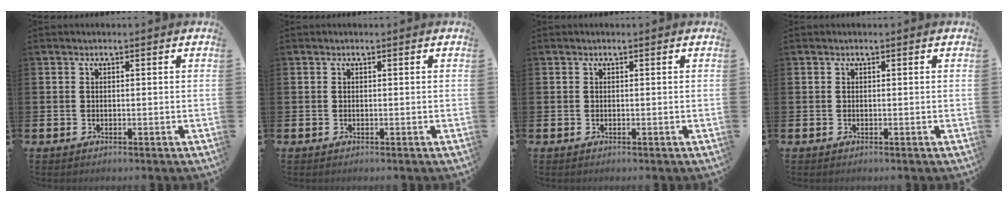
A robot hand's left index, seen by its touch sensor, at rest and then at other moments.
{"total": 0.0}
{"total": 0.0}
{"total": 0.0}